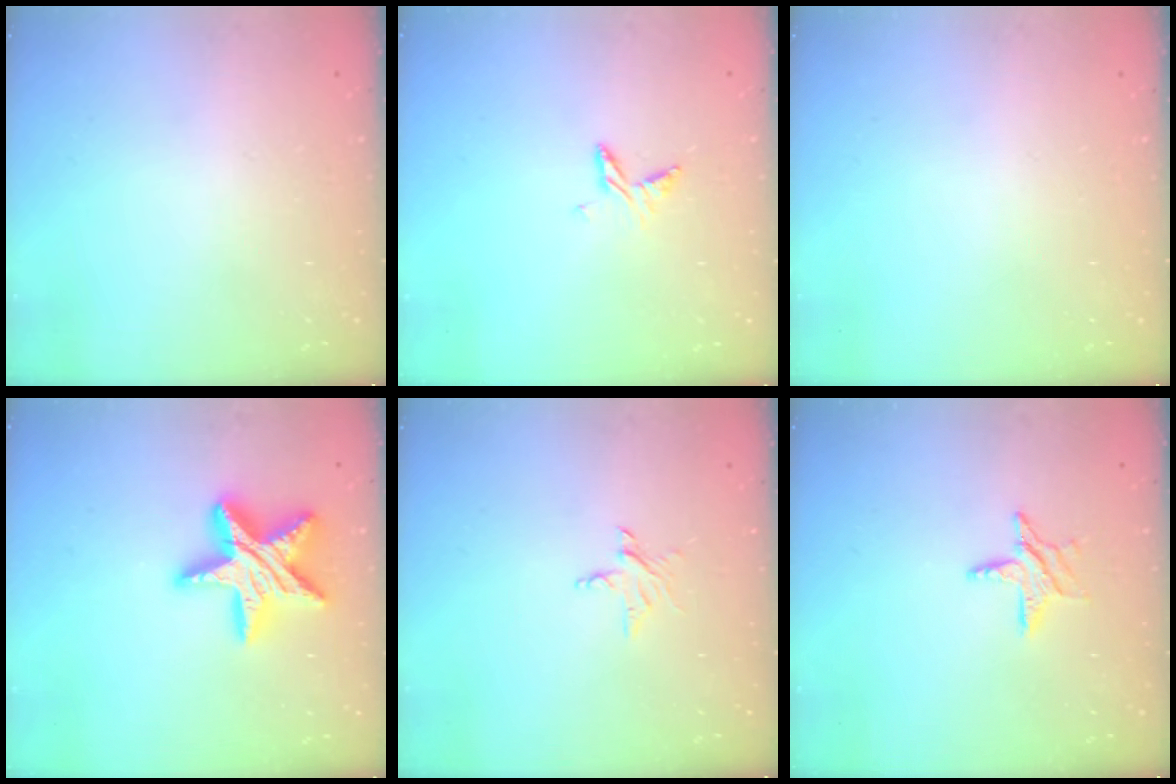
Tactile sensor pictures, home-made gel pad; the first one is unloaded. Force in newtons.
{"total": 7.0, "press": 6.9, "slide": 0.7}
{"total": 0.0}
{"total": 17.6, "press": 17.6, "slide": 1.2}
{"total": 3.7, "press": 3.7, "slide": 0.3}
{"total": 6.7, "press": 6.7, "slide": 0.3}